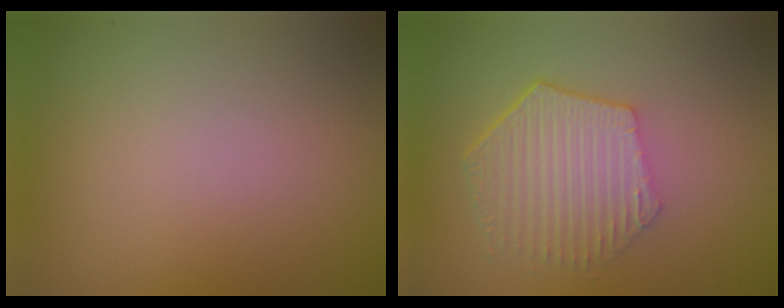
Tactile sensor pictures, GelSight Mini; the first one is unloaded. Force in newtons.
{"total": 5.7, "press": 4.2, "slide": 3.8}